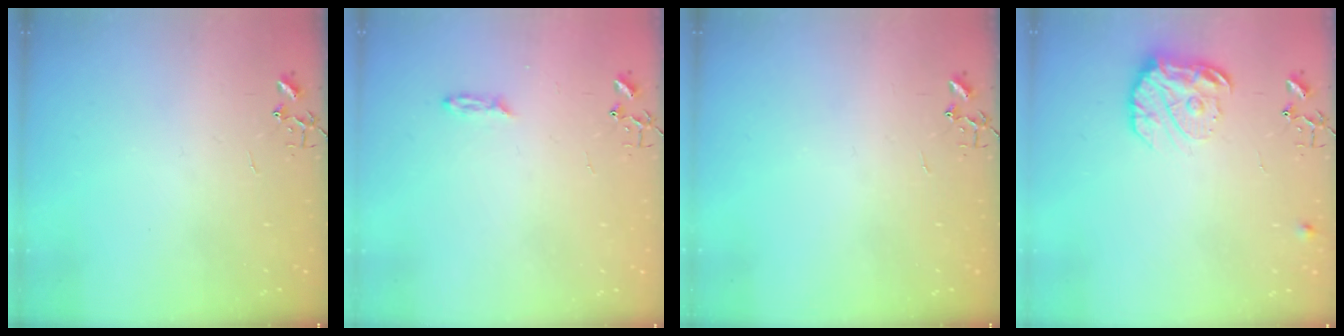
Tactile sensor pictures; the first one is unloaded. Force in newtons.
{"total": 2.2, "press": 2.2, "slide": 0.4}
{"total": 0.0}
{"total": 13.9, "press": 13.8, "slide": 1.0}